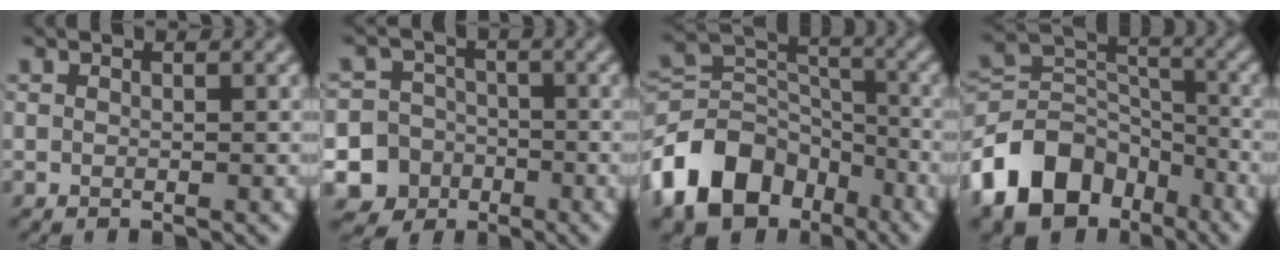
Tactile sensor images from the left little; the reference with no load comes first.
{"total": 11.1, "force": [-5.3, 9.7, 1.5], "torque": [-0.039, -0.035, -0.108]}
{"total": 11.5, "force": [-6.4, 7.7, 5.6], "torque": [-0.111, 0.011, -0.134]}
{"total": 11.3, "force": [-6.6, 7.4, 5.4], "torque": [-0.104, 0.010, -0.134]}